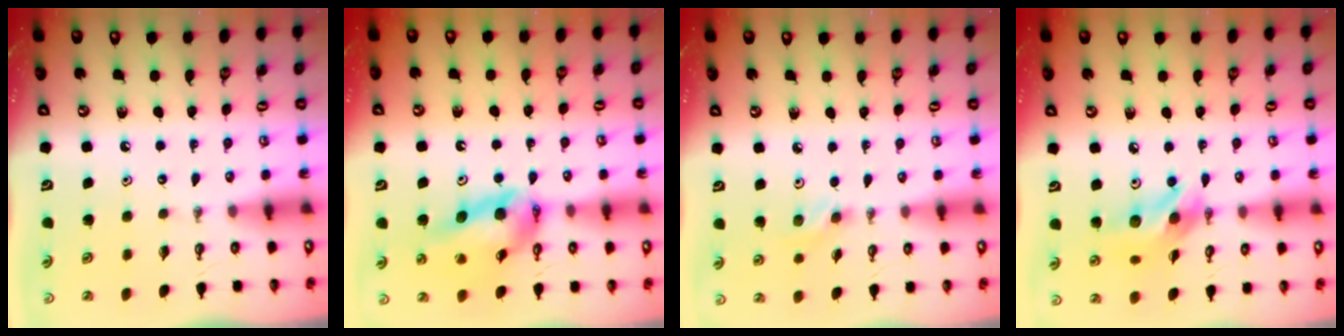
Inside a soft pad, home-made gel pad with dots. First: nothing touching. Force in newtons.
{"total": 13.5, "press": 13.5, "slide": 1.5}
{"total": 5.5, "press": 5.5, "slide": 0.9}
{"total": 12.3, "press": 12.3, "slide": 0.7}